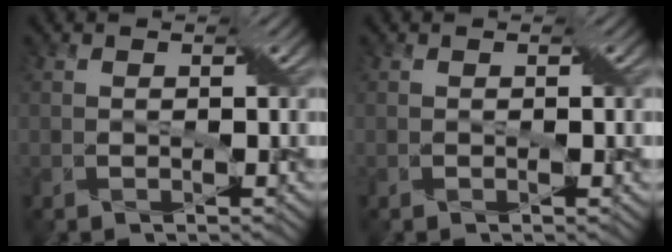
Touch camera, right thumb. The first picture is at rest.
{"total": 0.7, "force": [-0.1, 0.0, 0.6], "torque": [-0.011, -0.002, -0.002]}